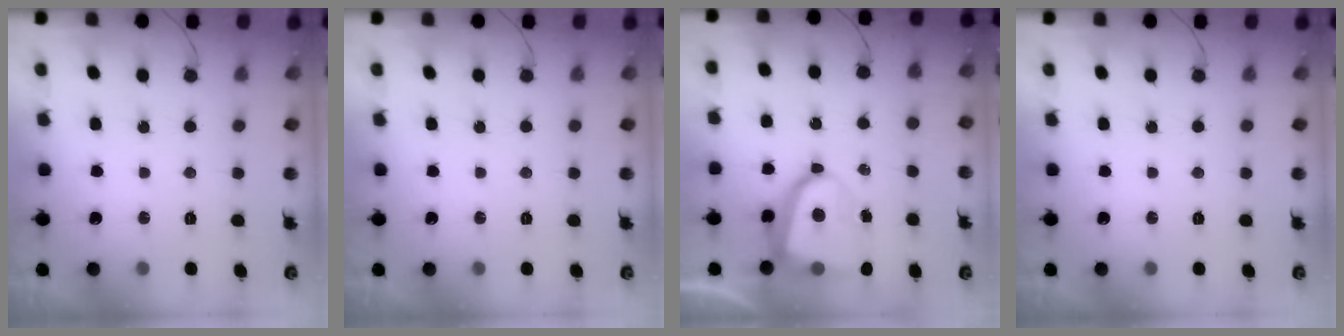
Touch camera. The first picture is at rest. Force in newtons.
{"total": 0.0}
{"total": 13.2, "press": 13.2, "slide": 1.3}
{"total": 0.0}